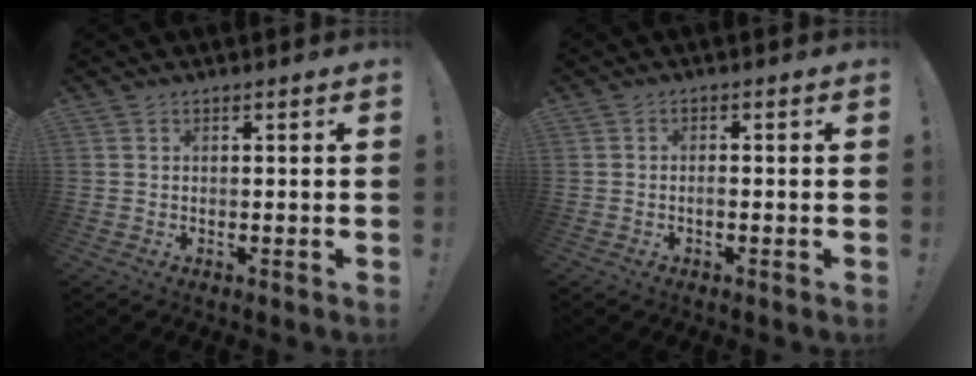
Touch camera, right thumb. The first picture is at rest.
{"total": 1.2, "force": [-0.7, 0.5, 0.8], "torque": [-0.013, 0.002, -0.013]}